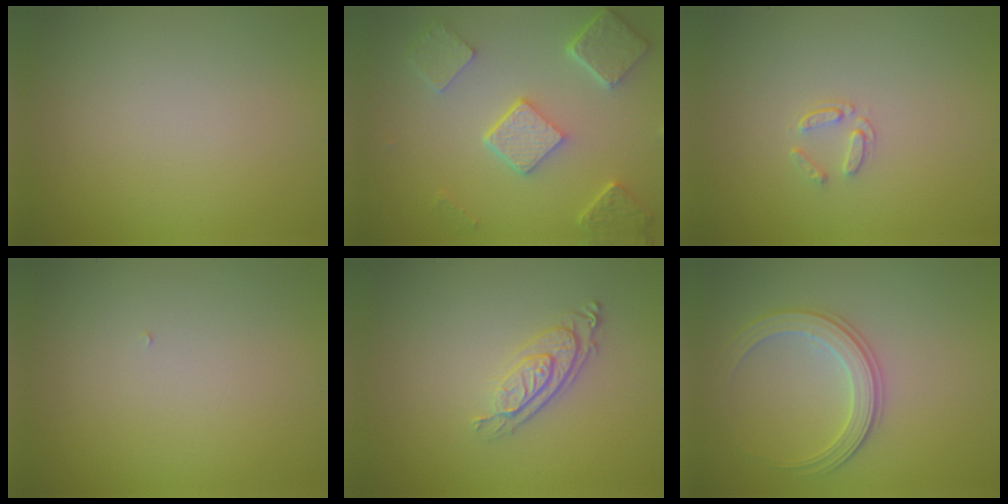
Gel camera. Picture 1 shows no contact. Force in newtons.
{"total": 5.3, "press": 4.2, "slide": 3.3}
{"total": 1.1, "press": 0.7, "slide": 0.9}
{"total": 0.0}
{"total": 2.9, "press": 2.0, "slide": 2.0}
{"total": 2.9, "press": 2.8, "slide": 0.5}